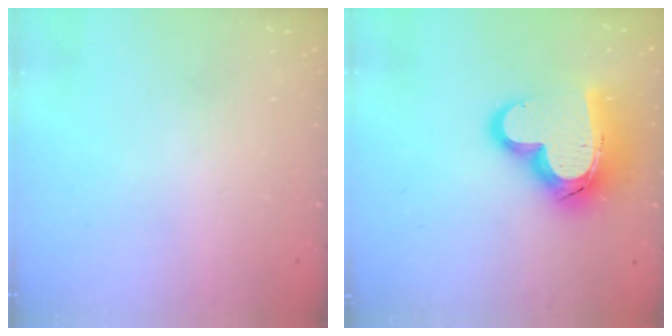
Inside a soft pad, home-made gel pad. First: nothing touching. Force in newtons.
{"total": 19.3, "press": 19.2, "slide": 1.8}